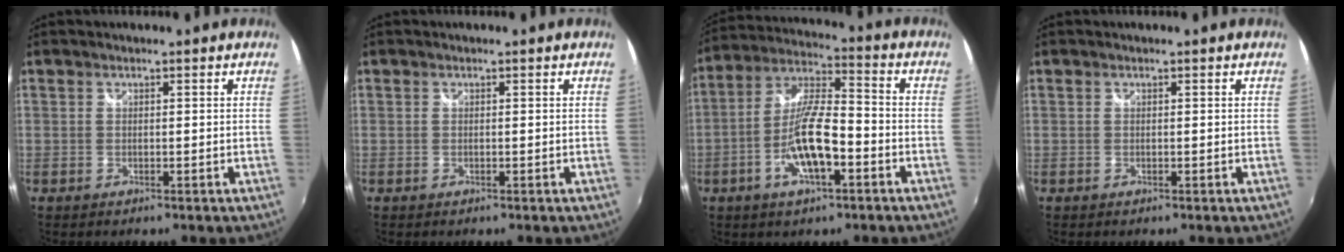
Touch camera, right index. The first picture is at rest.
{"total": 0.0}
{"total": 12.5, "force": [-4.7, 3.6, 11.0], "torque": [-0.228, 0.001, -0.087]}
{"total": 0.0}